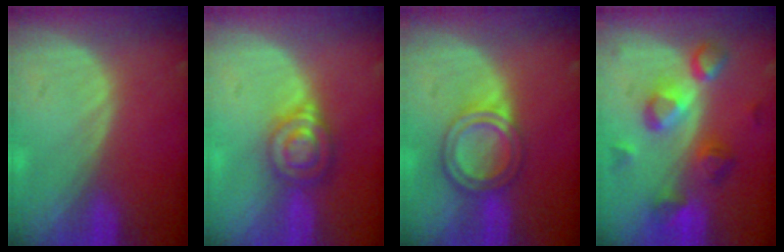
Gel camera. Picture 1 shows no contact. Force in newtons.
{"total": 6.6, "press": 5.7, "slide": 3.3}
{"total": 6.2, "press": 5.4, "slide": 3.0}
{"total": 7.9, "press": 7.8, "slide": 1.2}